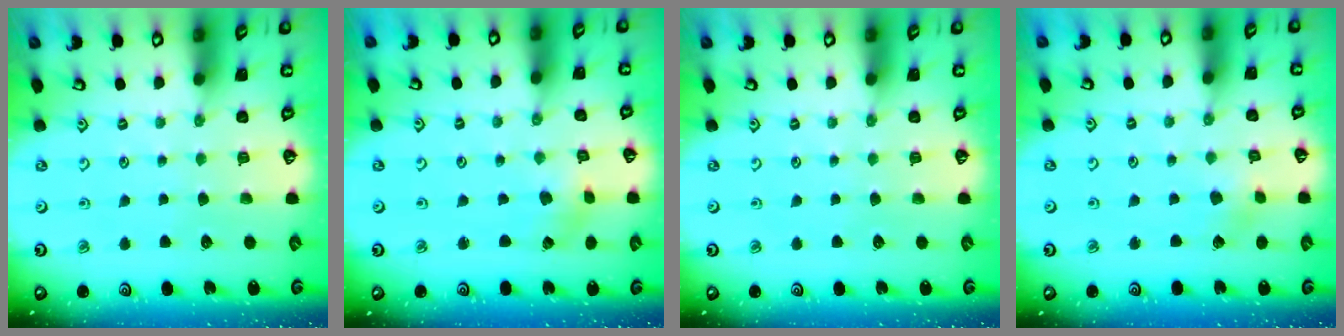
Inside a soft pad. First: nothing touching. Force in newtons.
{"total": 1.4, "press": 1.4, "slide": 0.1}
{"total": 0.0}
{"total": 2.5, "press": 2.4, "slide": 0.2}